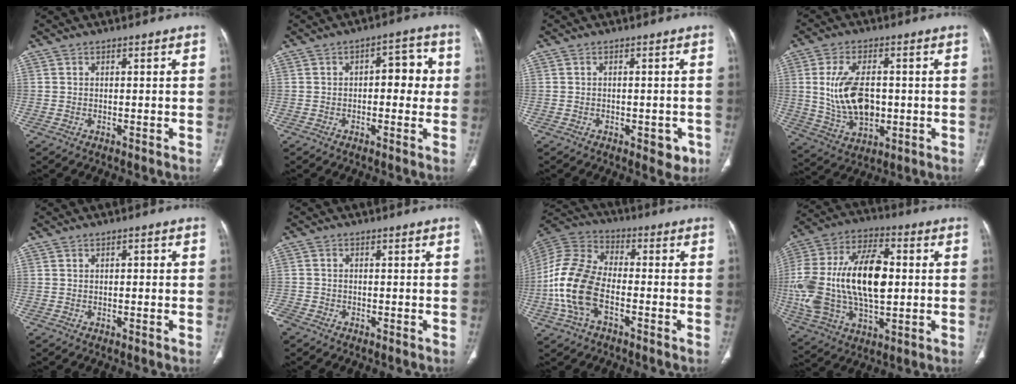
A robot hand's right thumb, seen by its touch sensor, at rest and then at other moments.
{"total": 7.3, "force": [0.4, 4.0, 6.1], "torque": [-0.042, 0.019, 0.001]}
{"total": 3.9, "force": [-1.6, 2.1, 2.8], "torque": [-0.015, 0.003, -0.015]}
{"total": 12.9, "force": [0.4, 7.7, 10.4], "torque": [-0.182, -0.004, 0.022]}
{"total": 1.1, "force": [0.1, 0.6, 0.9], "torque": [-0.008, 0.002, 0.000]}
{"total": 3.3, "force": [-2.3, 2.0, 1.2], "torque": [-0.033, 0.002, -0.046]}
{"total": 15.0, "force": [-4.1, 8.6, 11.6], "torque": [-0.253, 0.030, -0.084]}
{"total": 25.8, "force": [0.5, 13.8, 21.8], "torque": [-0.448, 0.013, 0.011]}